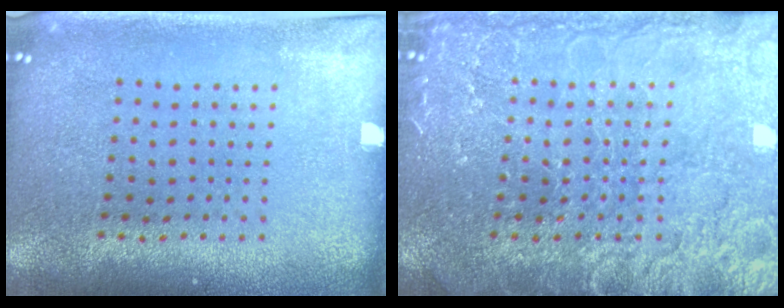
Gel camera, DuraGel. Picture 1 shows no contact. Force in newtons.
{"total": 4.0, "press": 4.0, "slide": 0.5}